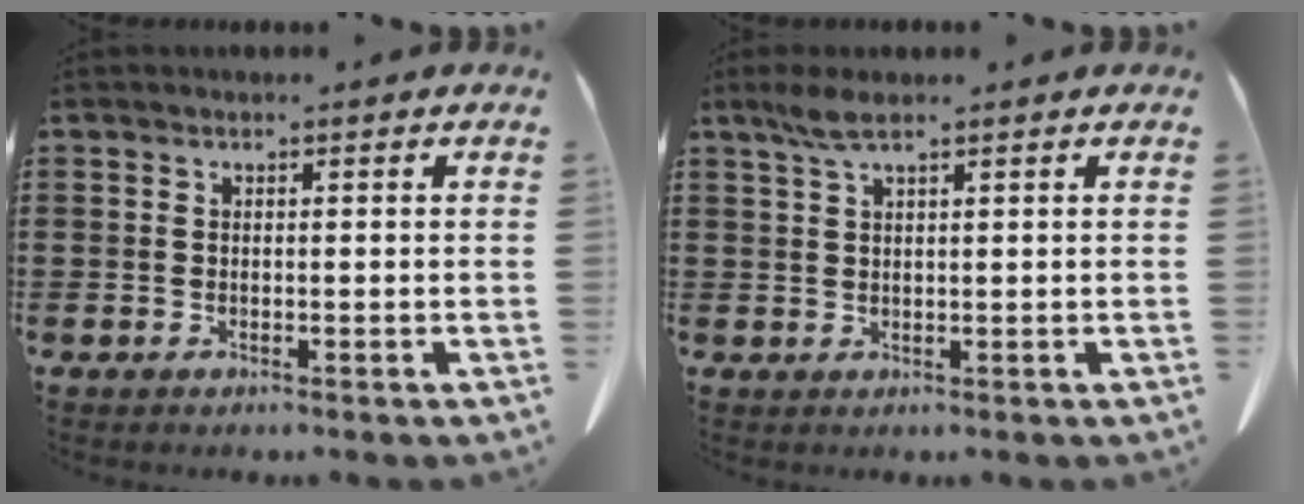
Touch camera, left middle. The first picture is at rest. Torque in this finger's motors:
{"motor_torque": [0.52, -0.24, 0.08, 0.06]}